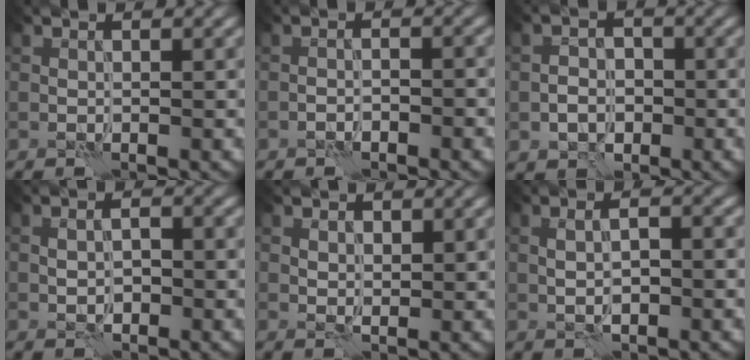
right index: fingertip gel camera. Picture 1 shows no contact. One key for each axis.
{"total": 1.6, "fx": -1.2, "fy": 0.4, "fz": 0.9, "tx": -0.014, "ty": 0.009, "tz": -0.024}
{"total": 3.0, "fx": -1.1, "fy": 2.4, "fz": 1.4, "tx": -0.016, "ty": 0.000, "tz": -0.020}
{"total": 2.8, "fx": -0.1, "fy": 1.6, "fz": 2.3, "tx": -0.026, "ty": 0.001, "tz": -0.001}
{"total": 1.6, "fx": 0.9, "fy": 0.9, "fz": 1.0, "tx": -0.018, "ty": -0.004, "tz": 0.020}
{"total": 4.0, "fx": 0.3, "fy": 1.8, "fz": 3.6, "tx": -0.044, "ty": 0.004, "tz": 0.003}